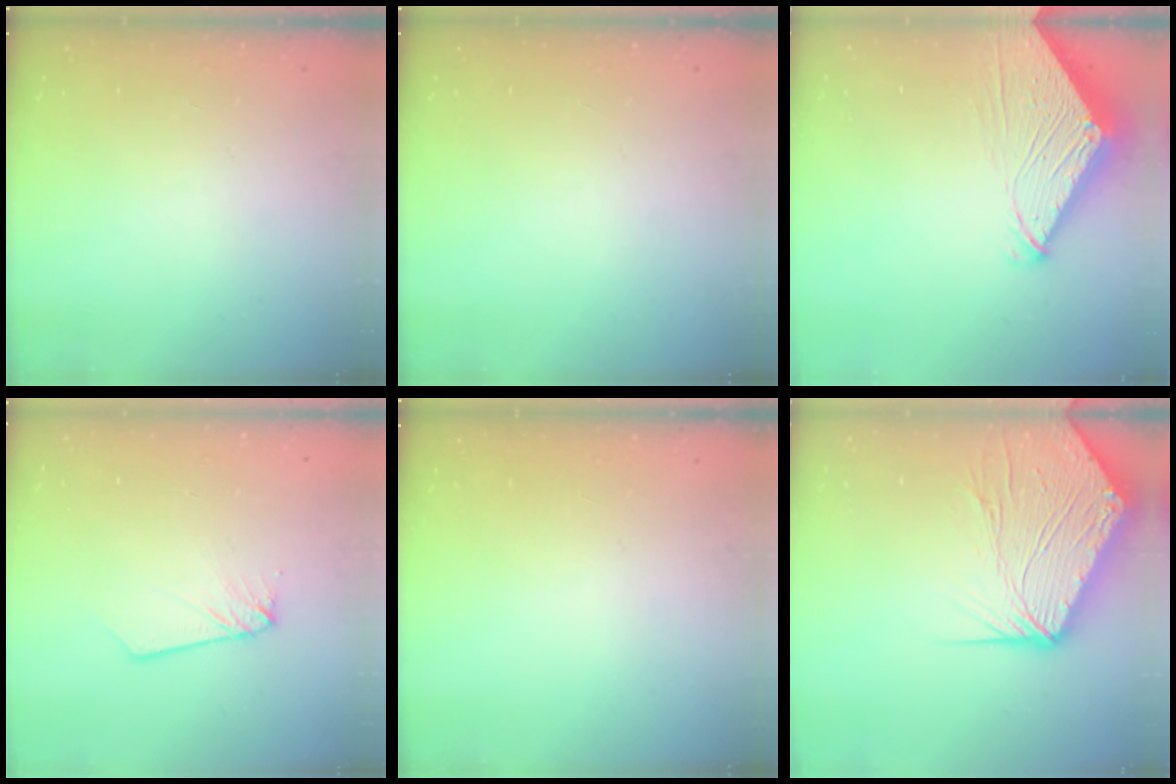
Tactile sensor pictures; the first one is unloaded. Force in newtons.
{"total": 0.0}
{"total": 7.1, "press": 7.1, "slide": 0.8}
{"total": 2.5, "press": 2.5, "slide": 0.1}
{"total": 0.0}
{"total": 17.4, "press": 17.2, "slide": 2.1}